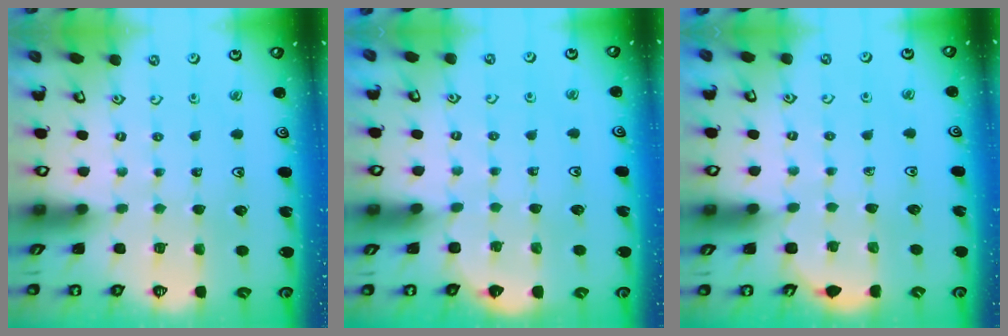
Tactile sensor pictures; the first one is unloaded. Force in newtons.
{"total": 2.3, "press": 2.3, "slide": 0.1}
{"total": 2.6, "press": 2.4, "slide": 1.0}